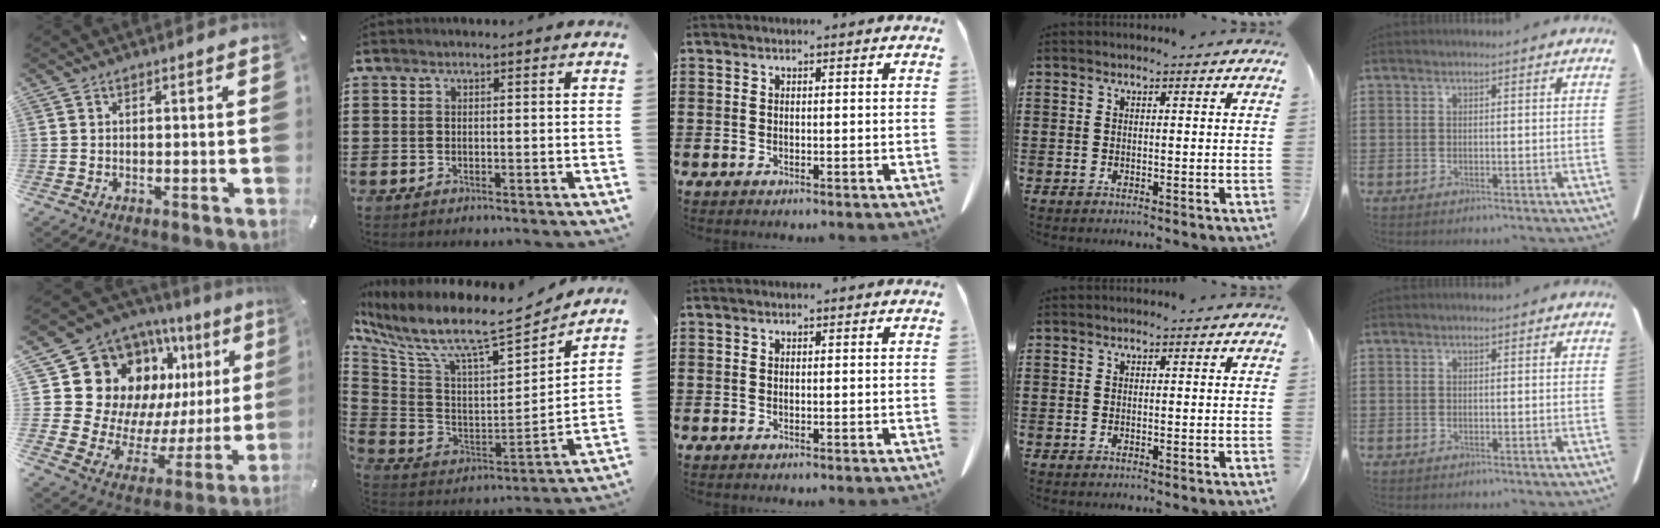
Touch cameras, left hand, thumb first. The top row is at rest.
{"thumb": {"total": 20.7, "force": [10.6, 14.9, 9.6], "torque": [-0.155, -0.097, 0.224]}, "index": {"total": 9.3, "force": [7.6, 1.3, 5.1], "torque": [-0.133, -0.063, 0.123]}}